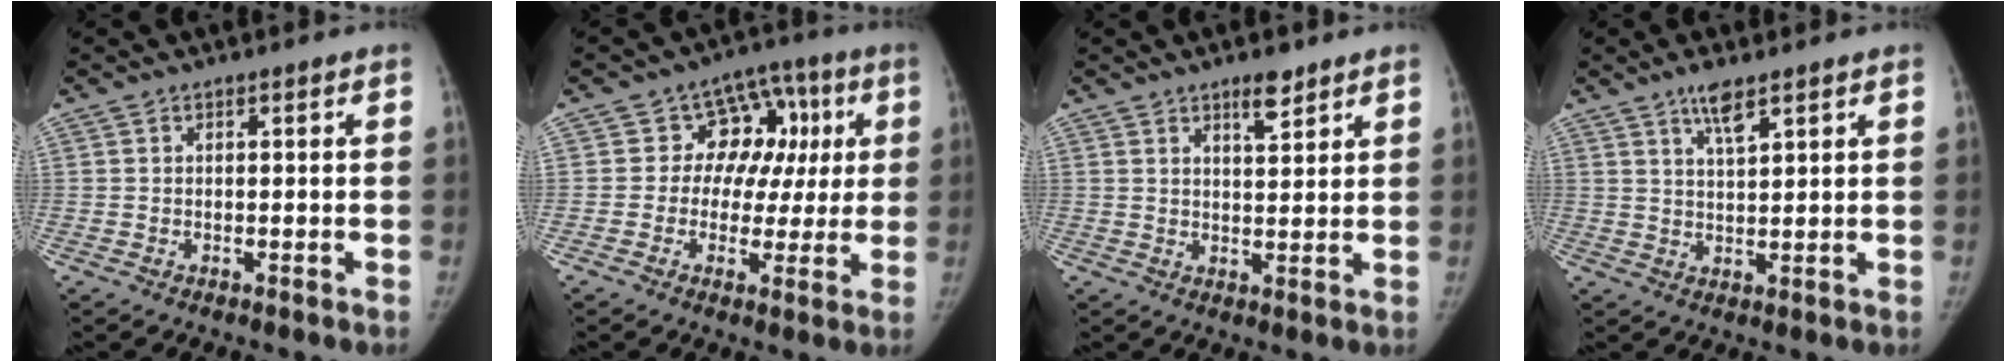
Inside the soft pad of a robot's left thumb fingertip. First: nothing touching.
{"total": 11.2, "force": [1.8, 9.4, 5.8], "torque": [-0.011, 0.022, 0.017]}
{"total": 4.4, "force": [3.2, 1.5, 2.6], "torque": [-0.028, -0.023, 0.051]}
{"total": 4.5, "force": [3.0, 1.2, 3.2], "torque": [-0.055, -0.016, 0.058]}